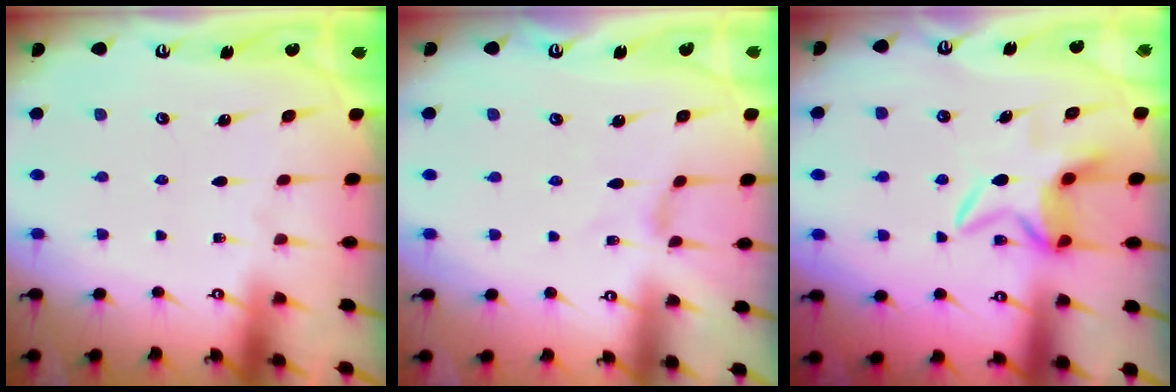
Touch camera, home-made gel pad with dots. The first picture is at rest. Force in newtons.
{"total": 0.0}
{"total": 6.1, "press": 6.0, "slide": 1.0}